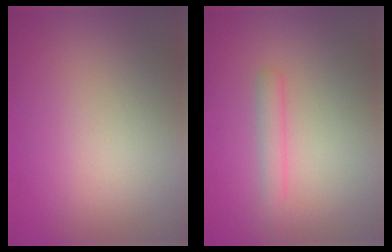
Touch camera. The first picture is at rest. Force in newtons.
{"total": 1.9, "press": 1.9, "slide": 0.2}